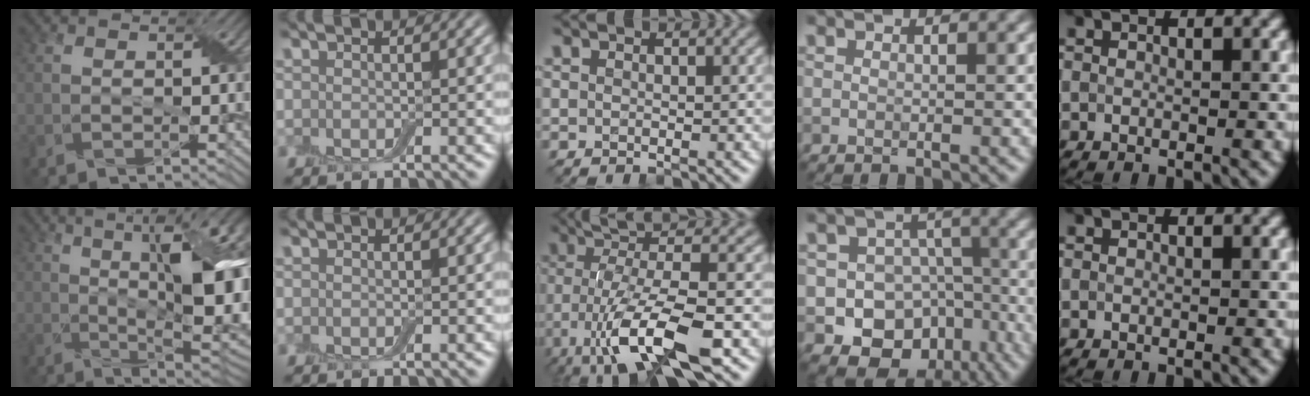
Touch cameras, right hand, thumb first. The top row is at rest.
{"thumb": {"total": 18.0, "force": [4.0, 6.1, 16.4], "torque": [-0.233, 0.037, 0.065]}, "middle": {"total": 10.4, "force": [-3.1, 2.8, 9.5], "torque": [-0.164, 0.006, -0.059]}, "ring": {"total": 12.5, "force": [-5.6, 10.5, 3.8], "torque": [-0.039, -0.009, -0.093]}}